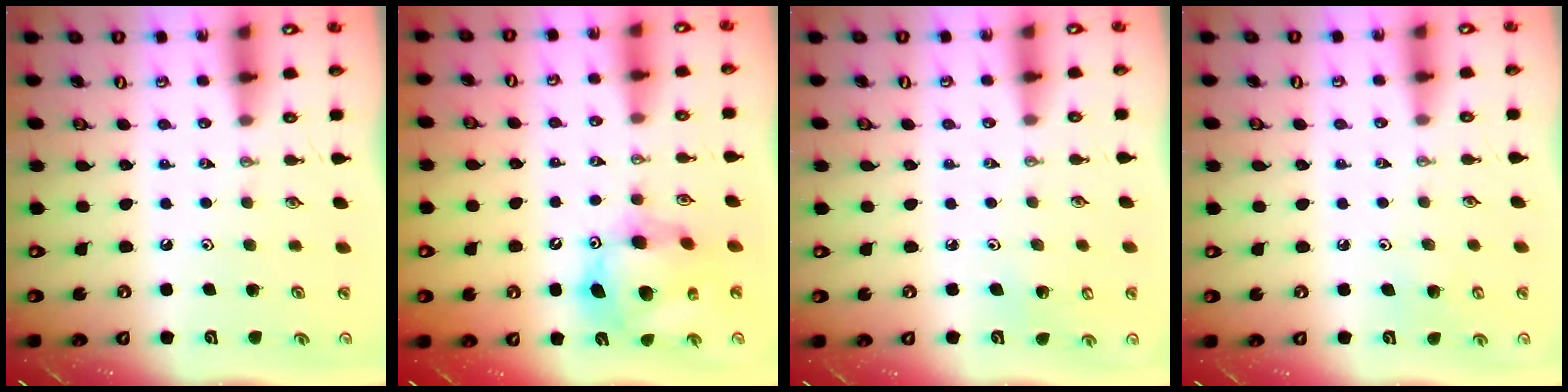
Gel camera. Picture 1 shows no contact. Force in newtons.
{"total": 14.3, "press": 14.2, "slide": 1.2}
{"total": 2.5, "press": 2.4, "slide": 0.6}
{"total": 4.9, "press": 4.9, "slide": 0.3}